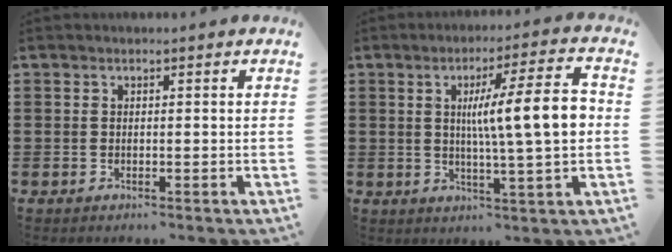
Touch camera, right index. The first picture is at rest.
{"total": 12.0, "force": [1.4, 1.7, 11.8], "torque": [-0.188, -0.005, 0.015]}